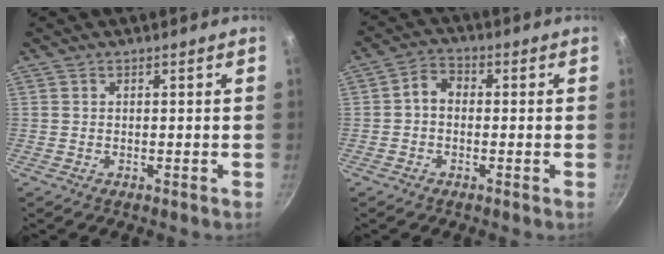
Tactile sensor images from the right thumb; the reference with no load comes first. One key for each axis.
{"total": 4.0, "fx": -0.3, "fy": 3.1, "fz": 2.5, "tx": -0.038, "ty": 0.013, "tz": -0.019}